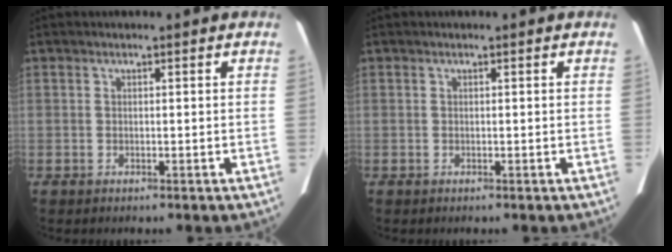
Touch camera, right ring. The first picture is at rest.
{"total": 0.0}